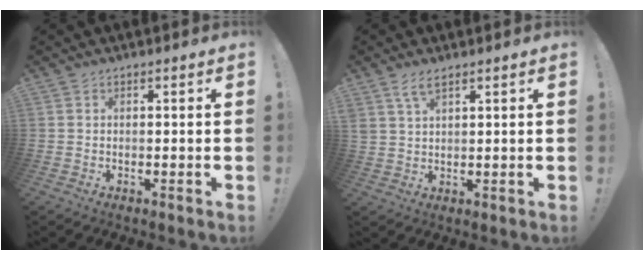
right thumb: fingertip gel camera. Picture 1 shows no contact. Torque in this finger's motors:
{"motor_torque": [-0.52, 0.93, 0.23, 0.42, 0.19]}